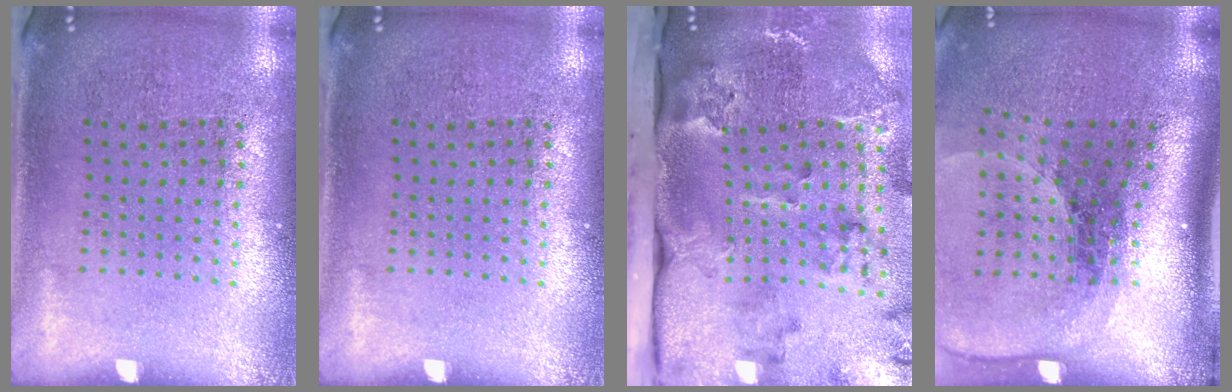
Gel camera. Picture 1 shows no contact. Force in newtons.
{"total": 0.0}
{"total": 3.7, "press": 2.6, "slide": 2.6}
{"total": 2.6, "press": 1.9, "slide": 1.8}